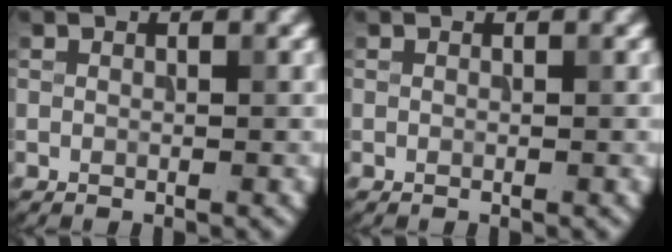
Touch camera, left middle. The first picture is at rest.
{"total": 0.0}